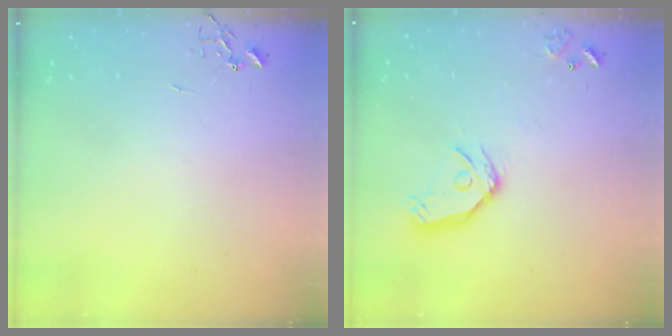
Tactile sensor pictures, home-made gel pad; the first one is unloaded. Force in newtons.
{"total": 12.3, "press": 12.2, "slide": 1.5}